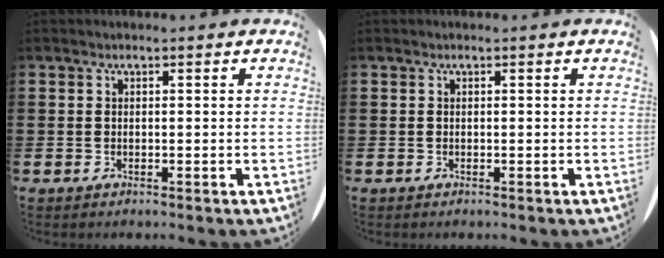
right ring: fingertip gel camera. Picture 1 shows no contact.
{"total": 0.0}